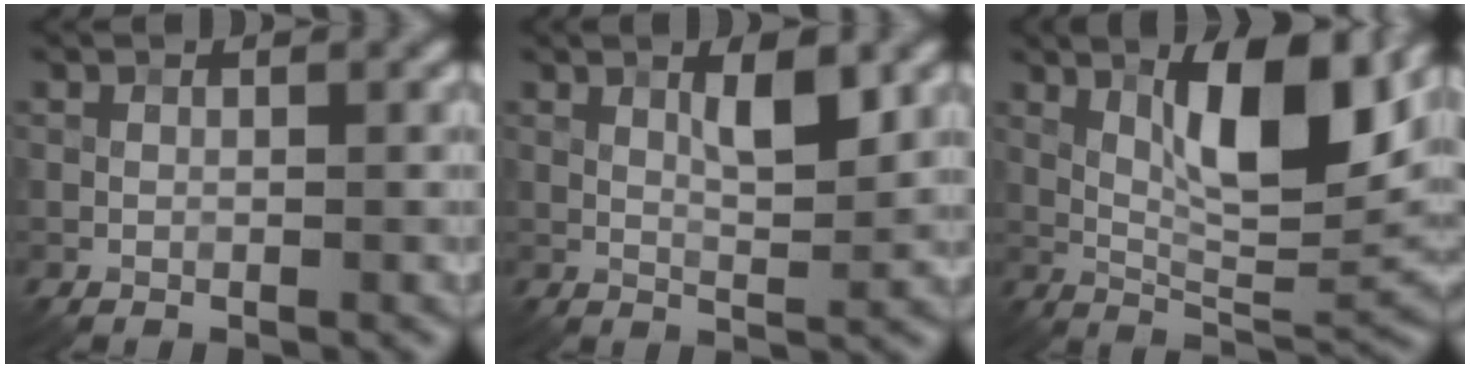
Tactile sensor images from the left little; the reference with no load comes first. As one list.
[{"total": 3.4, "force": [1.3, 0.9, 3.0], "torque": [-0.049, 0.000, 0.020]}, {"total": 9.8, "force": [3.5, 2.7, 8.8], "torque": [-0.137, -0.001, 0.060]}]